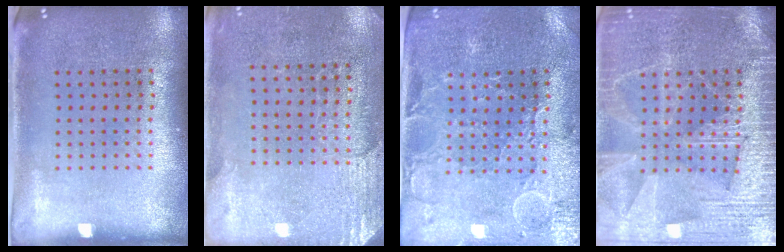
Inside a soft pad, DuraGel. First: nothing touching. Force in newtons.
{"total": 2.6, "press": 2.4, "slide": 1.1}
{"total": 0.8, "press": 0.7, "slide": 0.4}
{"total": 6.1, "press": 6.0, "slide": 0.8}